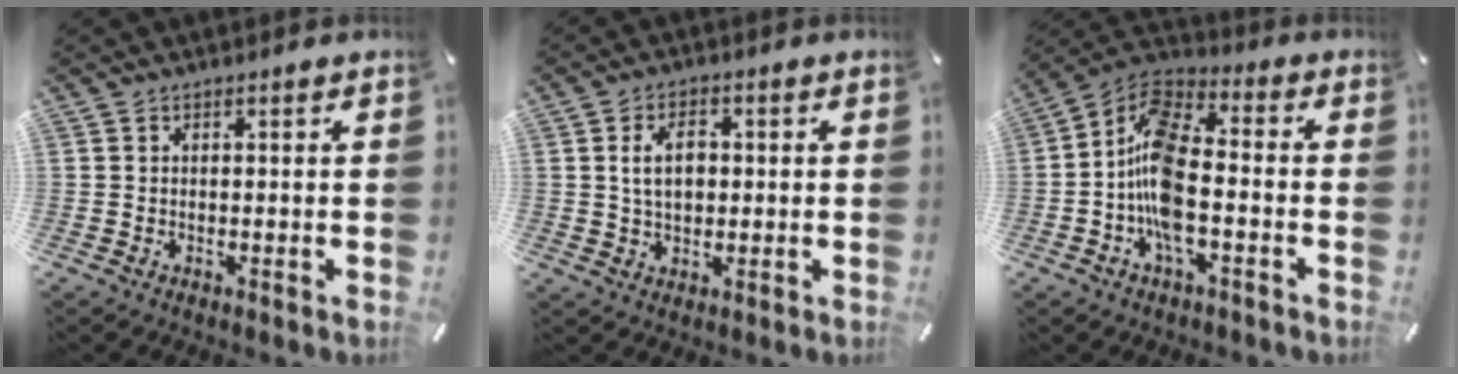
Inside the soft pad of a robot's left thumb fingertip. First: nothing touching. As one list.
[{"total": 6.5, "force": [0.7, 4.3, 4.8], "torque": [-0.086, 0.003, 0.007]}, {"total": 12.6, "force": [-4.2, 6.1, 10.2], "torque": [-0.228, 0.002, -0.083]}]